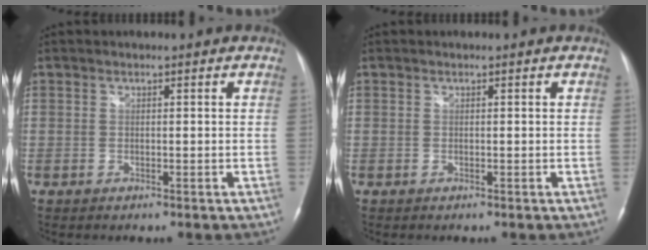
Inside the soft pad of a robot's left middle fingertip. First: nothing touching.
{"total": 0.0}